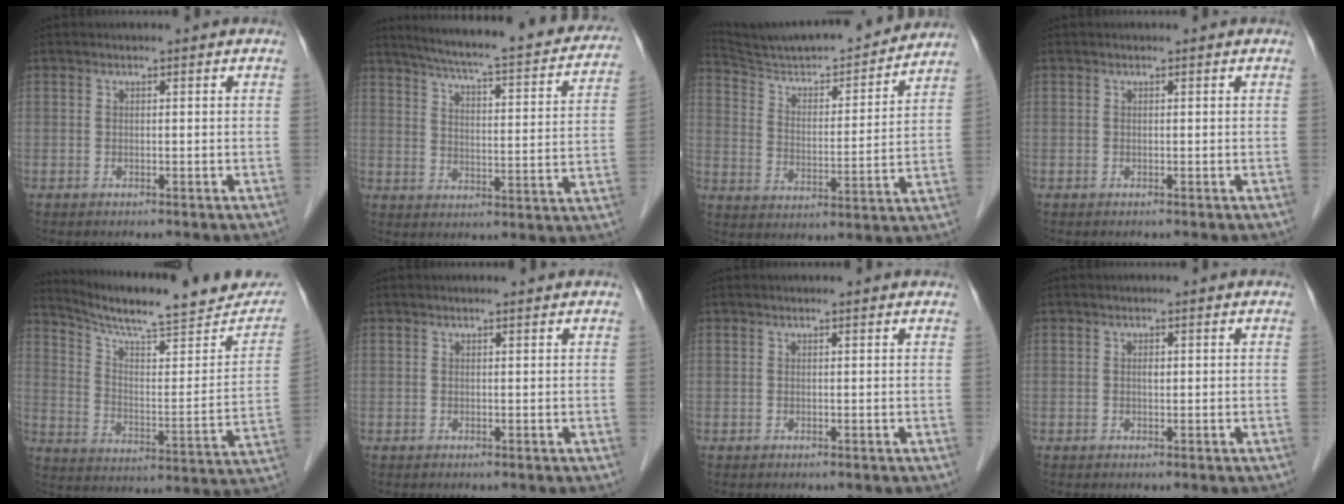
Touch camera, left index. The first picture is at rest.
{"total": 24.9, "force": [22.0, 3.1, 11.2], "torque": [-0.168, -0.032, 0.273]}
{"total": 19.3, "force": [18.2, 1.4, 6.3], "torque": [-0.105, -0.014, 0.274]}
{"total": 0.0}
{"total": 21.2, "force": [19.2, 2.9, 8.7], "torque": [-0.126, -0.039, 0.265]}
{"total": 0.9, "force": [0.8, -0.1, 0.3], "torque": [-0.008, 0.003, 0.013]}
{"total": 1.3, "force": [1.3, 0.1, 0.3], "torque": [-0.013, 0.005, 0.010]}
{"total": 0.6, "force": [0.0, 0.3, 0.5], "torque": [-0.011, -0.003, -0.001]}